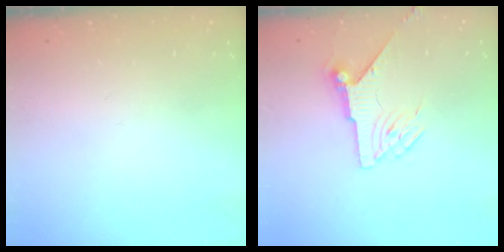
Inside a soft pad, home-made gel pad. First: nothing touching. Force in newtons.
{"total": 7.3, "press": 7.3, "slide": 0.7}